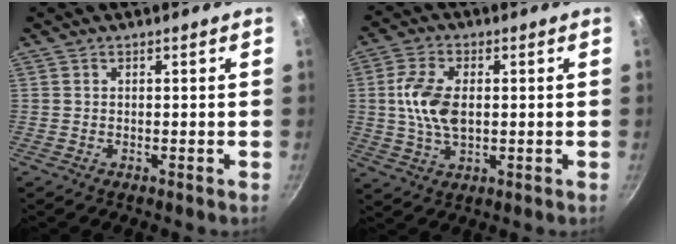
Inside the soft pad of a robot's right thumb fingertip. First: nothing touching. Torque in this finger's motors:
{"motor_torque": [1.02, 1.35, 1.23, 0.27, 0.18]}